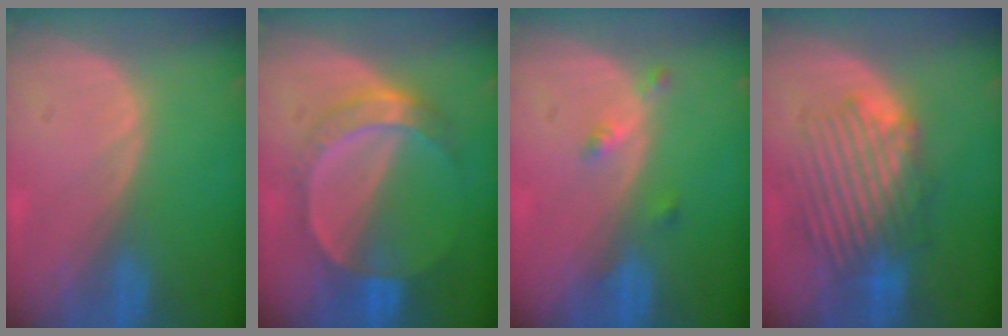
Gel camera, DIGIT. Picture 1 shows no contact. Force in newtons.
{"total": 7.3, "press": 6.4, "slide": 3.6}
{"total": 2.4, "press": 2.0, "slide": 1.3}
{"total": 8.4, "press": 8.1, "slide": 2.2}